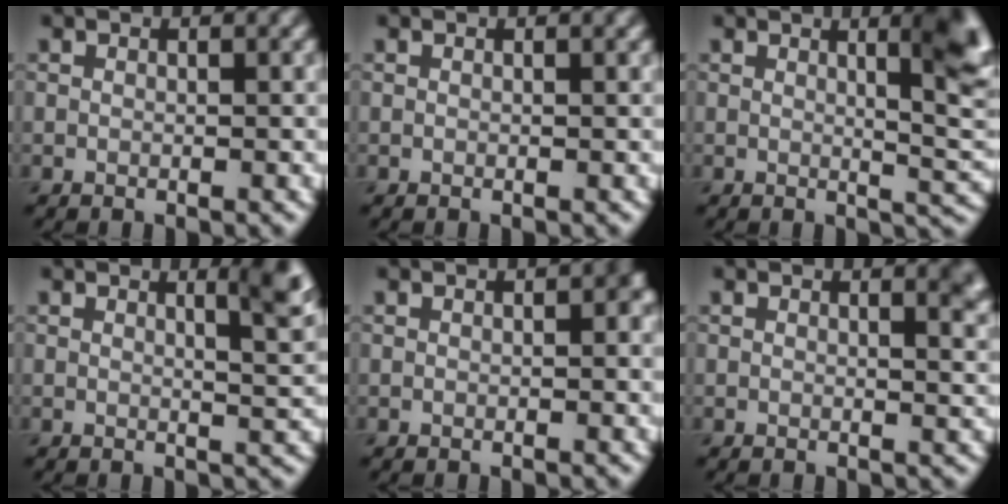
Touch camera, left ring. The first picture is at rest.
{"total": 0.0}
{"total": 5.9, "force": [1.8, 1.6, 5.4], "torque": [-0.046, 0.002, 0.026]}
{"total": 3.7, "force": [1.7, 1.0, 3.1], "torque": [-0.027, -0.001, 0.021]}
{"total": 1.3, "force": [0.1, 0.5, 1.2], "torque": [-0.012, -0.001, 0.003]}
{"total": 2.4, "force": [1.4, 0.9, 1.7], "torque": [-0.006, 0.001, 0.017]}